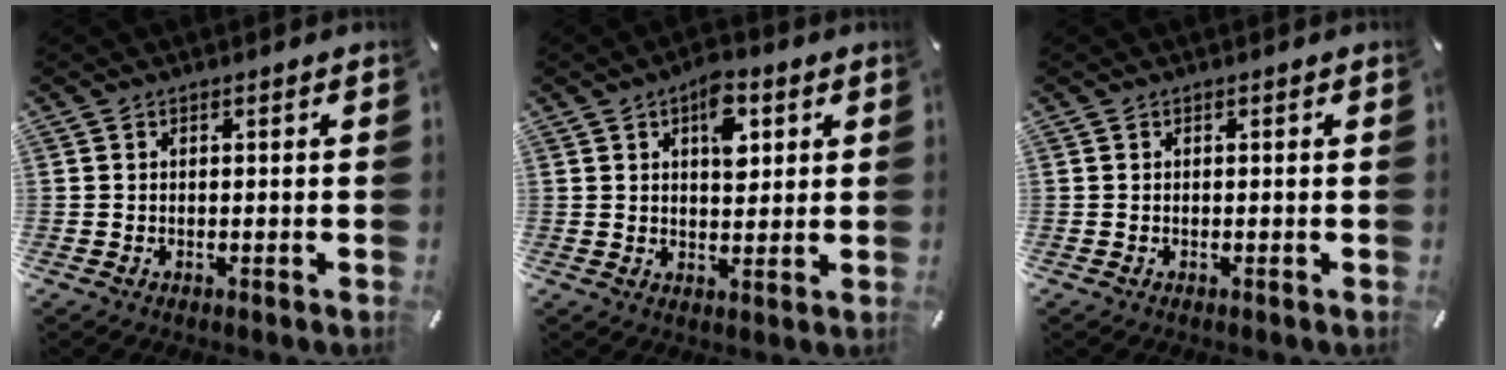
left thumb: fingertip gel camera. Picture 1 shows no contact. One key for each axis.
{"total": 8.5, "fx": 3.1, "fy": 5.0, "fz": 6.1, "tx": -0.076, "ty": -0.005, "tz": 0.048}
{"total": 0.0}